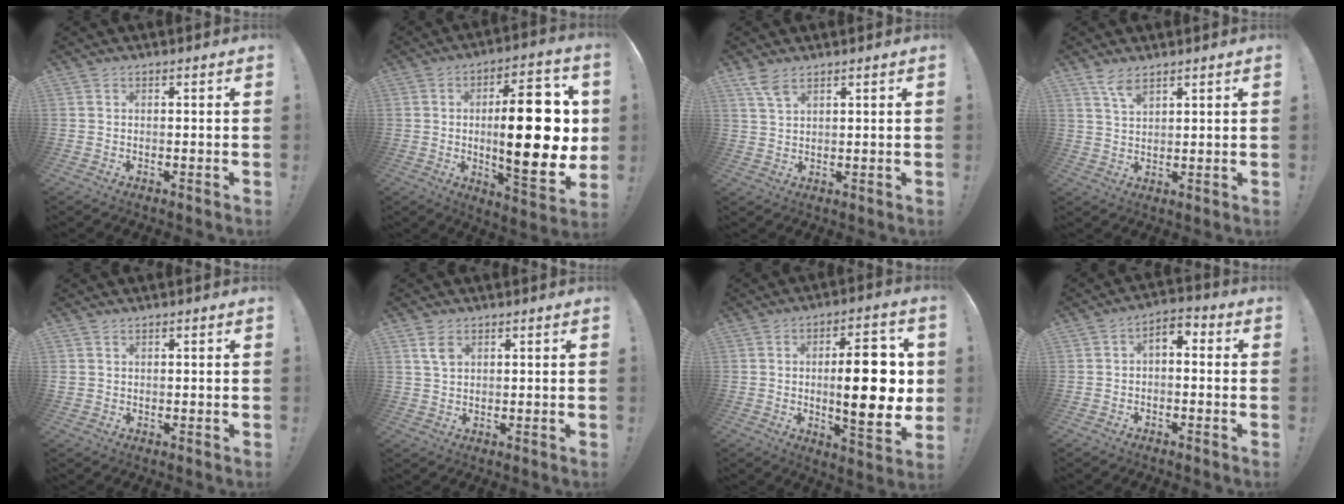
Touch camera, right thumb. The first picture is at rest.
{"total": 24.1, "force": [1.5, 8.2, 22.5], "torque": [-0.339, -0.007, 0.026]}
{"total": 4.8, "force": [3.4, 1.4, 3.1], "torque": [-0.057, -0.017, 0.063]}
{"total": 5.1, "force": [3.8, 1.5, 3.1], "torque": [-0.052, -0.025, 0.067]}
{"total": 1.3, "force": [0.7, 1.0, 0.5], "torque": [-0.014, 0.004, 0.015]}
{"total": 3.9, "force": [1.9, 2.3, 2.5], "torque": [-0.039, -0.006, 0.036]}
{"total": 17.6, "force": [0.9, 5.6, 16.6], "torque": [-0.232, -0.005, 0.010]}
{"total": 4.0, "force": [-2.0, 2.3, 2.7], "torque": [-0.043, 0.016, -0.034]}